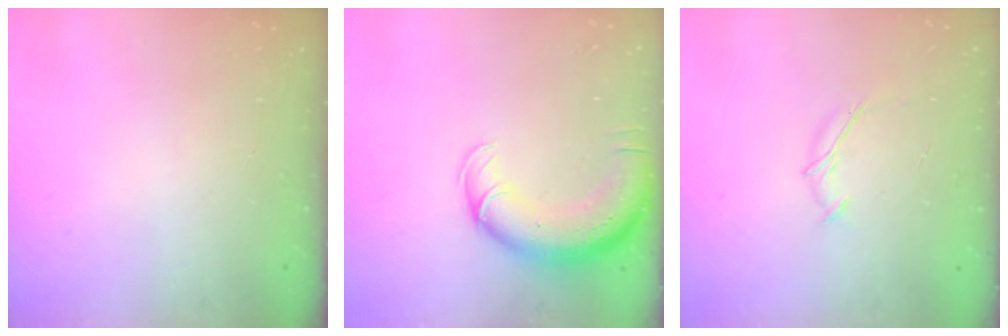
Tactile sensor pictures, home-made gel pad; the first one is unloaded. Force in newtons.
{"total": 14.4, "press": 14.0, "slide": 3.4}
{"total": 5.4, "press": 5.4, "slide": 1.0}